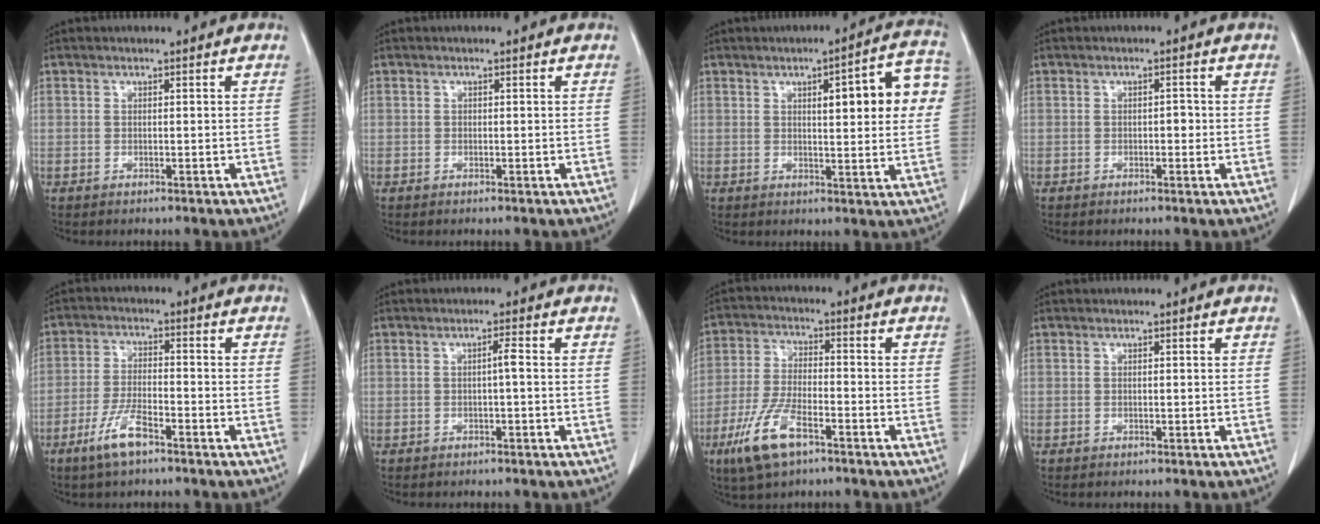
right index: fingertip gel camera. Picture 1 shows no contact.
{"total": 0.0}
{"total": 11.2, "force": [2.7, 2.3, 10.6], "torque": [-0.129, 0.021, 0.029]}
{"total": 1.1, "force": [-0.2, 0.5, 0.9], "torque": [-0.009, 0.003, -0.003]}
{"total": 6.1, "force": [-4.0, 1.3, 4.5], "torque": [-0.094, -0.004, -0.075]}
{"total": 1.3, "force": [-0.1, -0.1, 1.3], "torque": [-0.022, 0.002, -0.001]}
{"total": 9.6, "force": [-5.5, 3.1, 7.3], "torque": [-0.159, -0.011, -0.102]}
{"total": 0.0}